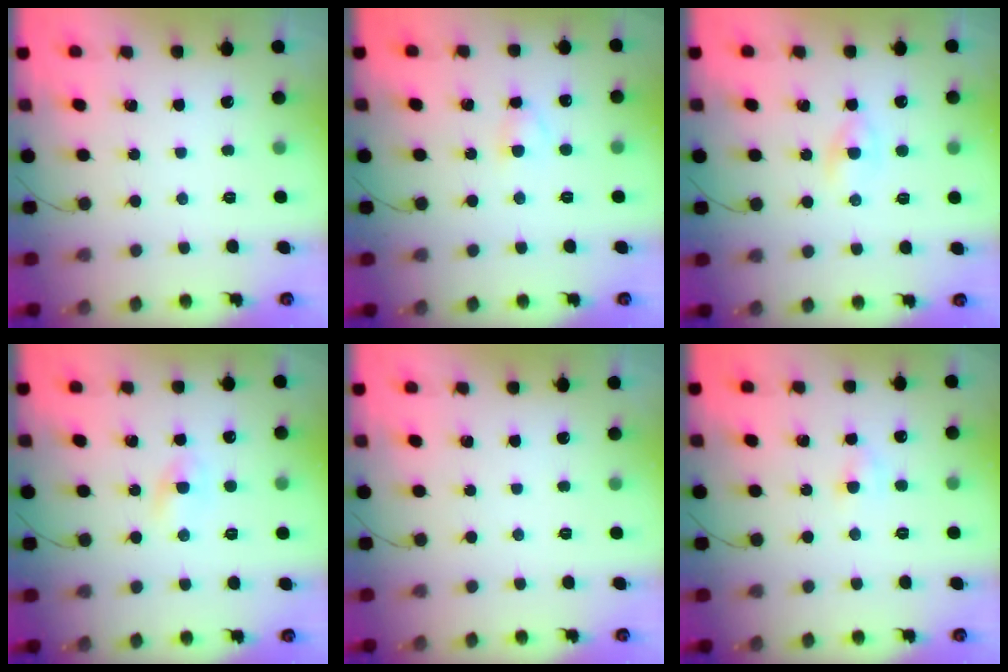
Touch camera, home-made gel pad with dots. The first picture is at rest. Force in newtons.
{"total": 2.8, "press": 2.6, "slide": 1.1}
{"total": 2.7, "press": 2.4, "slide": 1.1}
{"total": 1.3, "press": 1.2, "slide": 0.5}
{"total": 0.0}
{"total": 3.0, "press": 2.8, "slide": 1.2}